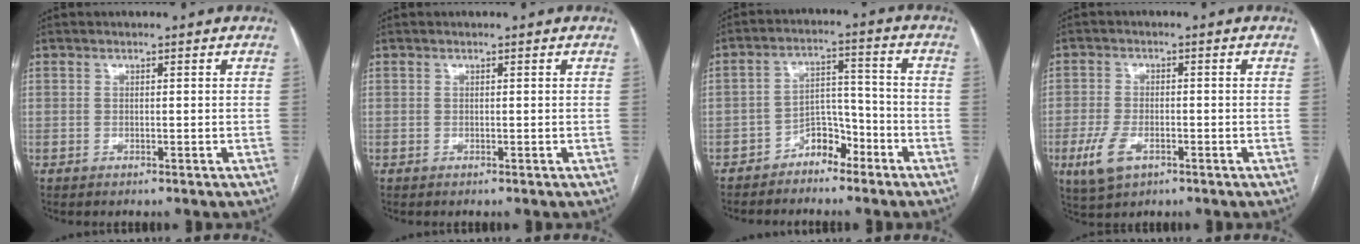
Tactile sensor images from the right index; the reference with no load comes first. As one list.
[{"total": 0.0}, {"total": 5.6, "force": [-4.0, 3.0, 2.5], "torque": [-0.031, 0.024, -0.070]}, {"total": 5.8, "force": [-2.6, 3.1, 4.2], "torque": [-0.096, -0.006, -0.041]}]